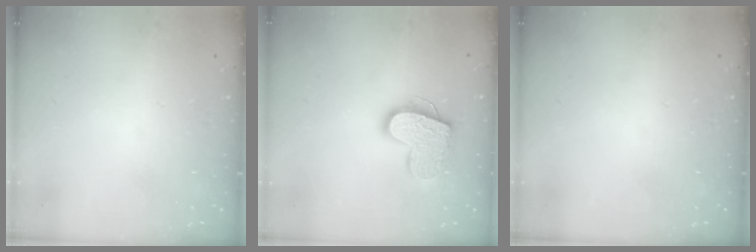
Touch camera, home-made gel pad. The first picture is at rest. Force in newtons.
{"total": 14.6, "press": 14.6, "slide": 1.1}
{"total": 0.0}